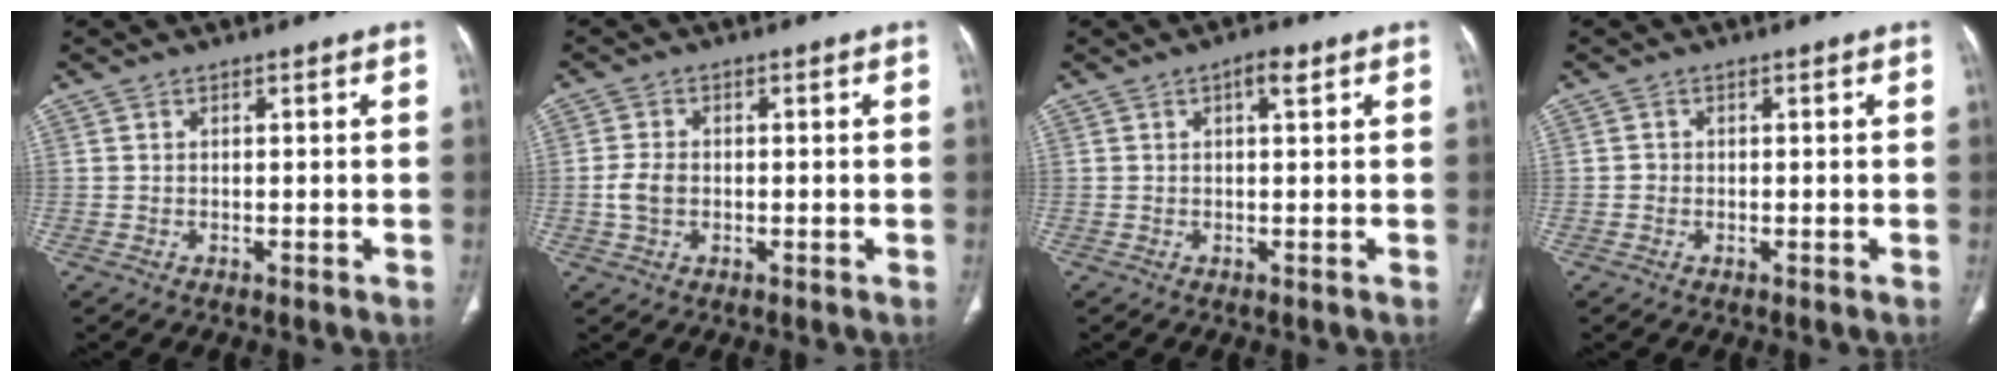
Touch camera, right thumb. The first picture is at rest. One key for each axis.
{"total": 3.6, "fx": -0.5, "fy": 2.5, "fz": 2.5, "tx": -0.055, "ty": 0.008, "tz": -0.010}
{"total": 2.3, "fx": 0.9, "fy": 0.5, "fz": 2.1, "tx": -0.034, "ty": 0.001, "tz": 0.011}
{"total": 0.7, "fx": -0.2, "fy": 0.7, "fz": 0.1, "tx": 0.001, "ty": 0.003, "tz": -0.004}